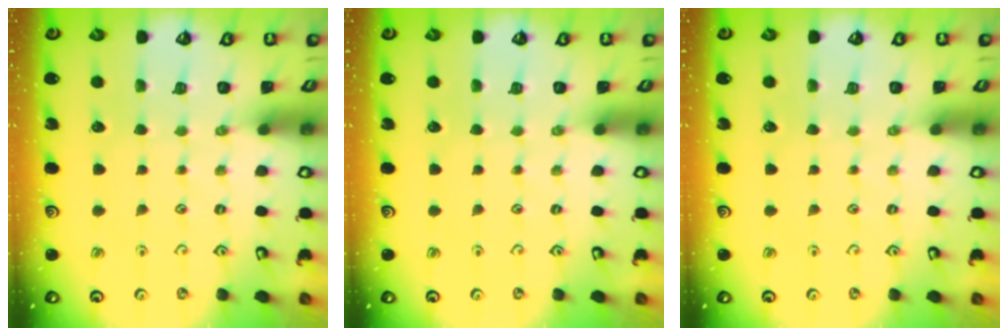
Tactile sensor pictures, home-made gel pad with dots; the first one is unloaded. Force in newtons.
{"total": 0.0}
{"total": 0.0}